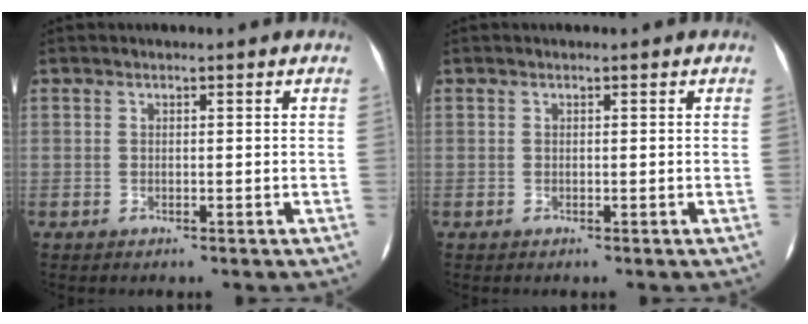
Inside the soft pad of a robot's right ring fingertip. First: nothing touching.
{"total": 0.0}